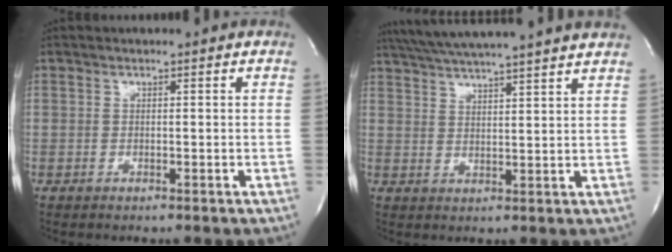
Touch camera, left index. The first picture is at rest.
{"total": 18.0, "force": [16.0, -0.4, 8.2], "torque": [-0.150, 0.017, 0.223]}